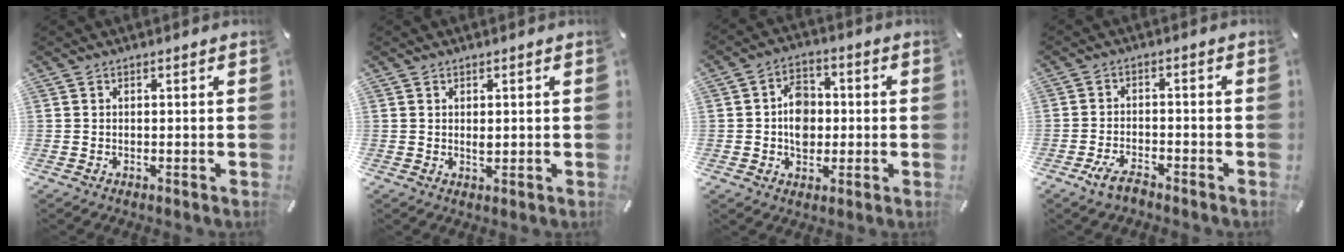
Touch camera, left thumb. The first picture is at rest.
{"total": 1.2, "force": [0.3, 0.7, 1.0], "torque": [-0.020, 0.002, 0.006]}
{"total": 8.1, "force": [-0.4, 6.7, 4.6], "torque": [-0.073, 0.009, -0.007]}
{"total": 4.9, "force": [-3.7, 1.7, 2.7], "torque": [-0.060, 0.015, -0.072]}